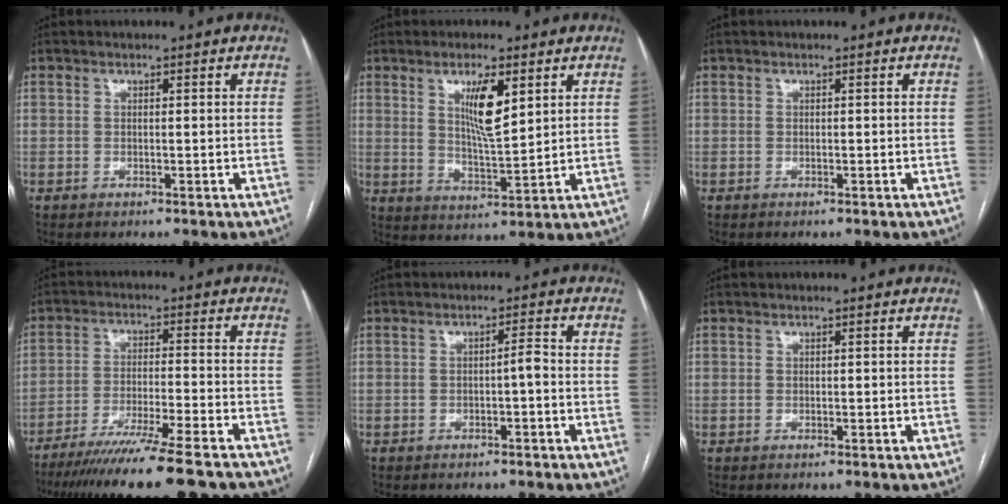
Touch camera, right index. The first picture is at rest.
{"total": 7.6, "force": [3.2, 1.2, 6.8], "torque": [-0.122, -0.008, 0.059]}
{"total": 0.0}
{"total": 17.7, "force": [-14.9, 0.0, 9.6], "torque": [-0.131, -0.039, -0.230]}
{"total": 1.8, "force": [-0.5, 0.2, 1.7], "torque": [-0.024, 0.005, -0.010]}
{"total": 0.0}